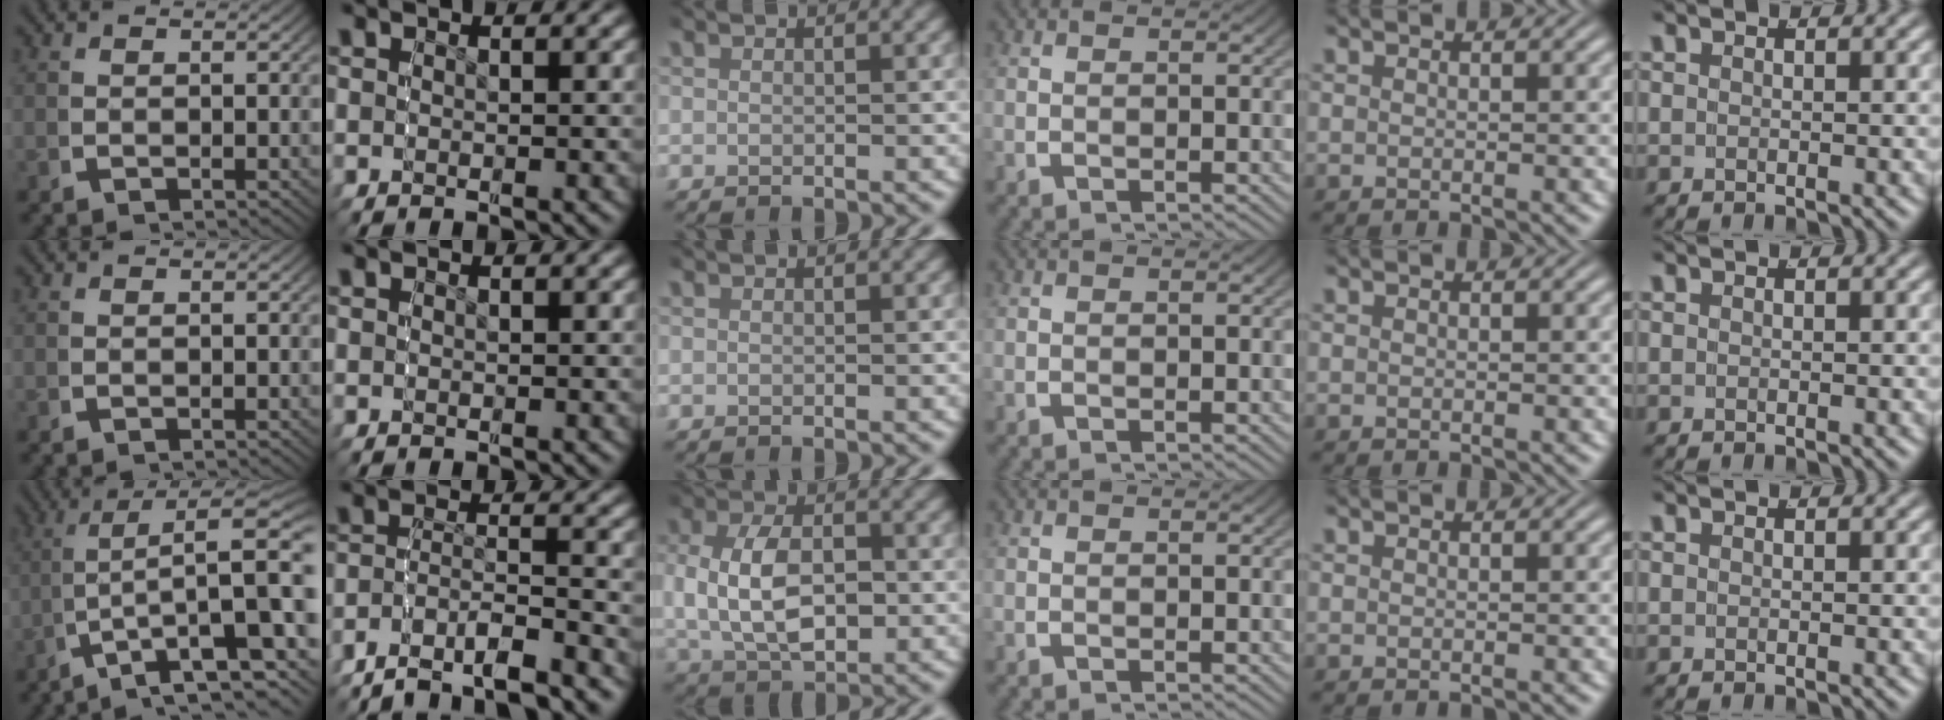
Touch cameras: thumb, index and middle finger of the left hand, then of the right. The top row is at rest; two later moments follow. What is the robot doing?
{"motion": "grasp_and_lifting", "object": "backpack"}